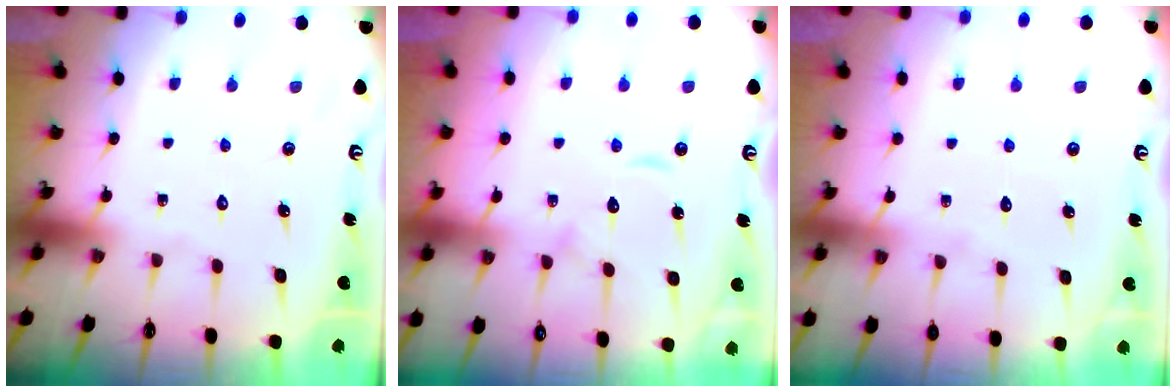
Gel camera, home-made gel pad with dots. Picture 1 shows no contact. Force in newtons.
{"total": 7.7, "press": 7.7, "slide": 0.8}
{"total": 4.5, "press": 4.5, "slide": 0.6}